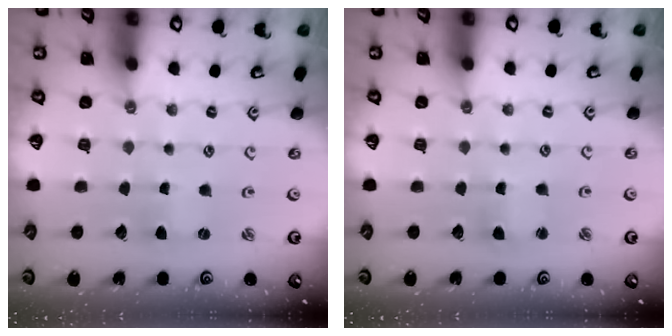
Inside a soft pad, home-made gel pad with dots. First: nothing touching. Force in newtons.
{"total": 2.2, "press": 2.2, "slide": 0.4}